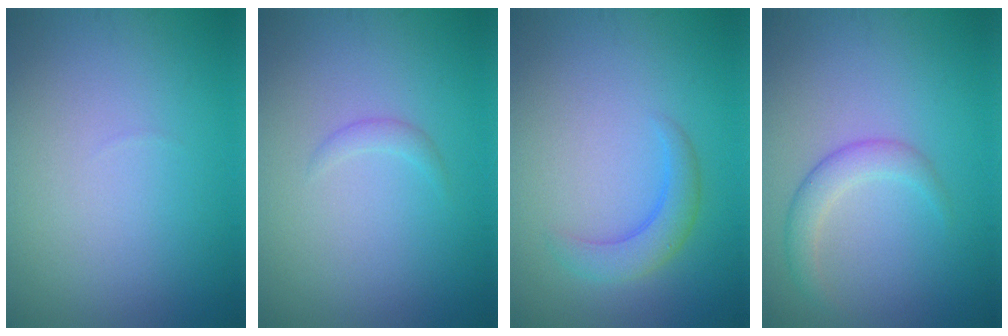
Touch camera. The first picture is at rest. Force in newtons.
{"total": 0.8, "press": 0.8, "slide": 0.1}
{"total": 2.7, "press": 2.7, "slide": 0.1}
{"total": 2.3, "press": 2.3, "slide": 0.1}